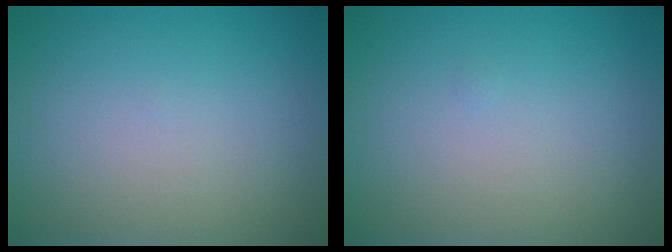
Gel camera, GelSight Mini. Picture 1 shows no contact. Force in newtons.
{"total": 0.0}